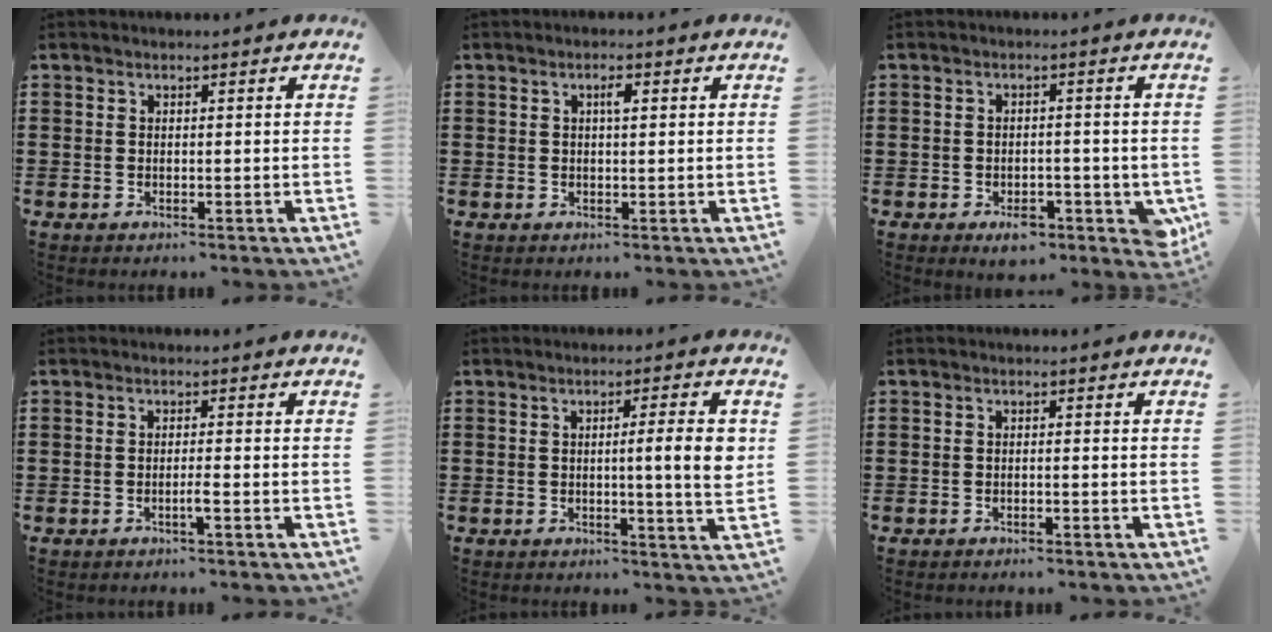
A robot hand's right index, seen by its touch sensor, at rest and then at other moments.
{"total": 1.9, "force": [0.5, 0.6, 1.8], "torque": [-0.028, 0.003, 0.004]}
{"total": 4.7, "force": [-2.2, 2.9, 3.0], "torque": [-0.042, 0.008, -0.038]}
{"total": 1.7, "force": [-0.9, -0.1, 1.5], "torque": [-0.026, -0.004, -0.016]}
{"total": 6.3, "force": [0.7, 0.4, 6.3], "torque": [-0.090, -0.013, 0.002]}
{"total": 0.7, "force": [-0.7, -0.1, 0.3], "torque": [-0.006, -0.001, -0.014]}